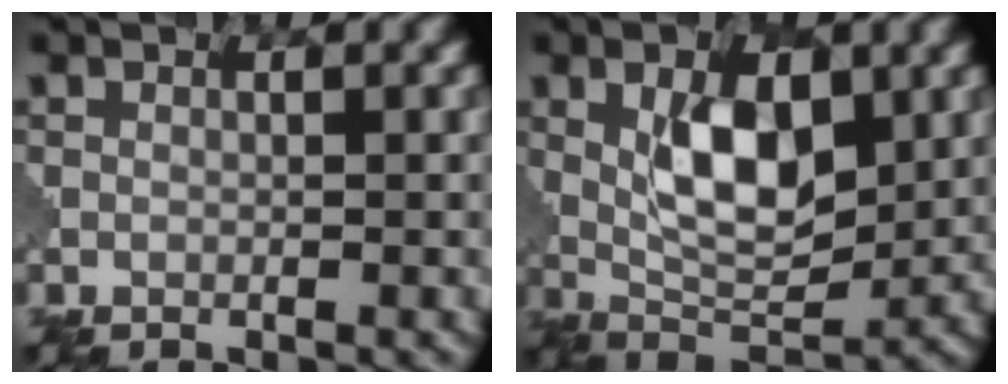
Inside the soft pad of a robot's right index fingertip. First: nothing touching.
{"total": 6.6, "force": [1.5, 3.3, 5.6], "torque": [-0.099, -0.004, 0.032]}